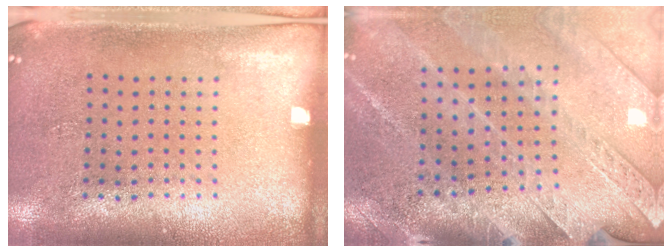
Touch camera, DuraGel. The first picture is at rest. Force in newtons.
{"total": 3.0, "press": 3.0, "slide": 0.4}